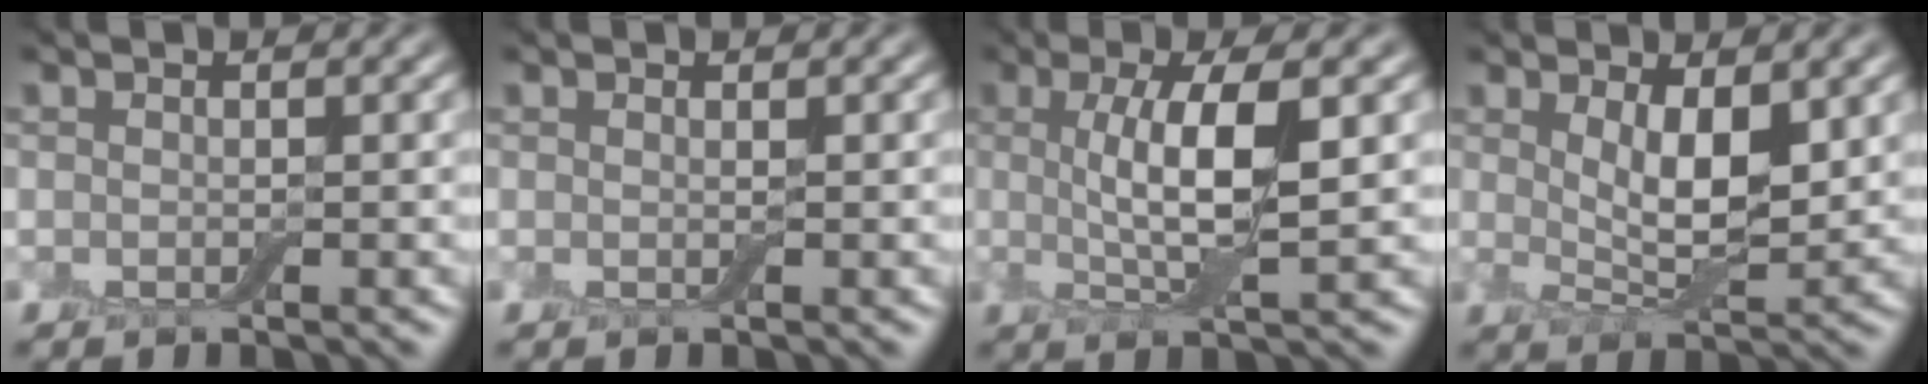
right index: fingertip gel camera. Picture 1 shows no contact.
{"total": 0.6, "force": [0.2, 0.0, 0.5], "torque": [-0.011, -0.002, 0.001]}
{"total": 6.9, "force": [1.0, 1.7, 6.6], "torque": [-0.119, 0.001, 0.015]}
{"total": 4.9, "force": [1.4, 1.7, 4.3], "torque": [-0.082, -0.009, 0.029]}